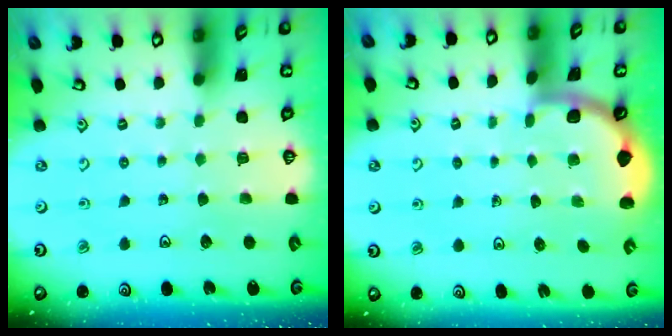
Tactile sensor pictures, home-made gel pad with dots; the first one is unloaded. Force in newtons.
{"total": 1.8, "press": 1.8, "slide": 0.0}